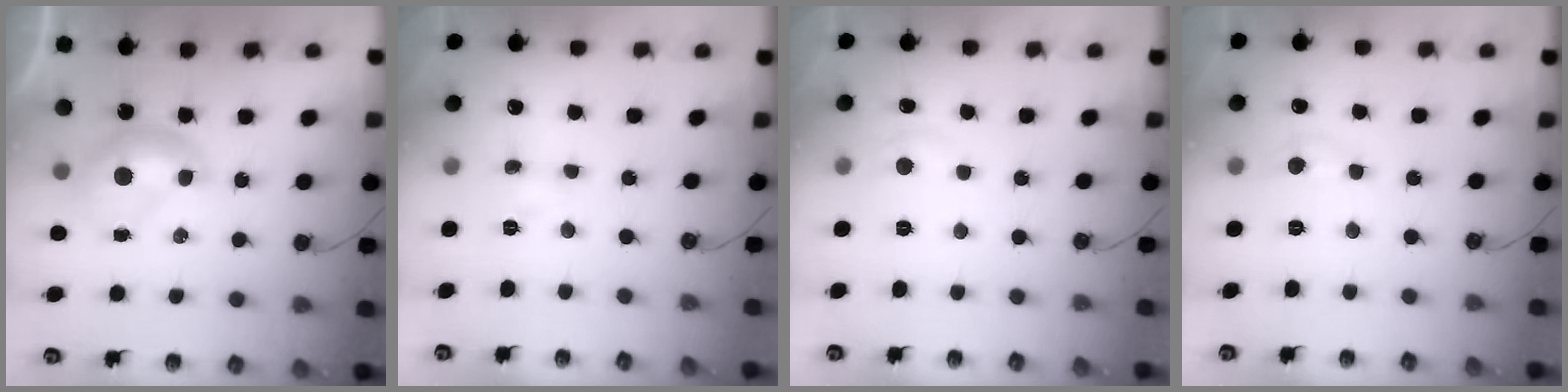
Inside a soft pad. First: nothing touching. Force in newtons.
{"total": 1.6, "press": 1.6, "slide": 0.4}
{"total": 1.0, "press": 0.5, "slide": 0.9}
{"total": 1.7, "press": 1.7, "slide": 0.2}